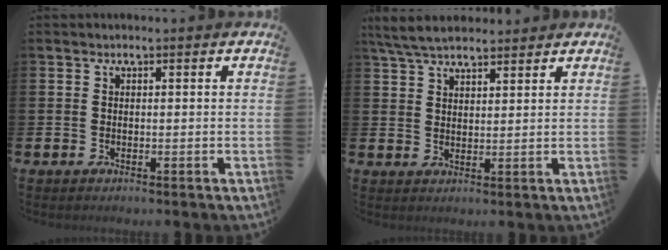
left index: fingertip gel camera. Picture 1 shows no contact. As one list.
[{"total": 5.2, "force": [4.8, 1.2, 1.7], "torque": [-0.047, -0.010, 0.089]}]